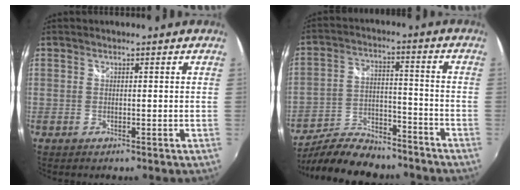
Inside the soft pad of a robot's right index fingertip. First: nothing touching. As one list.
[{"total": 17.3, "force": [-14.6, 6.1, 7.2], "torque": [-0.151, -0.003, -0.229]}]